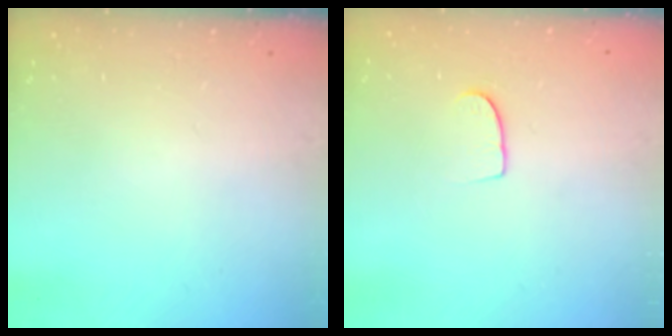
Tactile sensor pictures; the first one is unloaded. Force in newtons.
{"total": 6.8, "press": 6.8, "slide": 0.6}